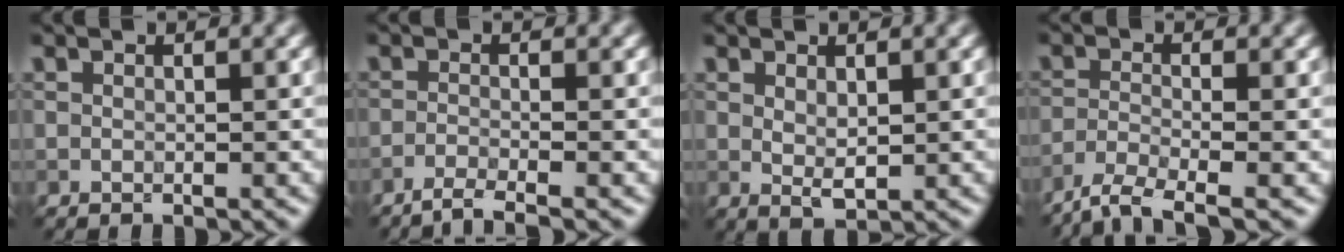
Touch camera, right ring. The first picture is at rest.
{"total": 2.6, "force": [-1.9, 0.3, 1.6], "torque": [-0.028, 0.001, -0.049]}
{"total": 1.8, "force": [0.4, 1.0, 1.4], "torque": [-0.030, -0.002, 0.010]}
{"total": 4.5, "force": [-3.6, 0.8, 2.6], "torque": [-0.050, -0.007, -0.078]}